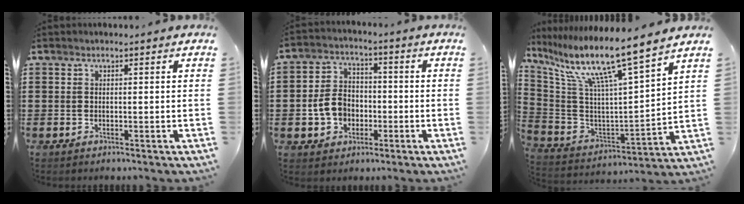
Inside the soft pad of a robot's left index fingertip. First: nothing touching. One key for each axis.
{"total": 6.7, "fx": -1.6, "fy": 5.4, "fz": 3.6, "tx": -0.095, "ty": 0.009, "tz": -0.034}
{"total": 11.6, "fx": 8.3, "fy": 0.0, "fz": 8.1, "tx": -0.174, "ty": -0.065, "tz": 0.130}